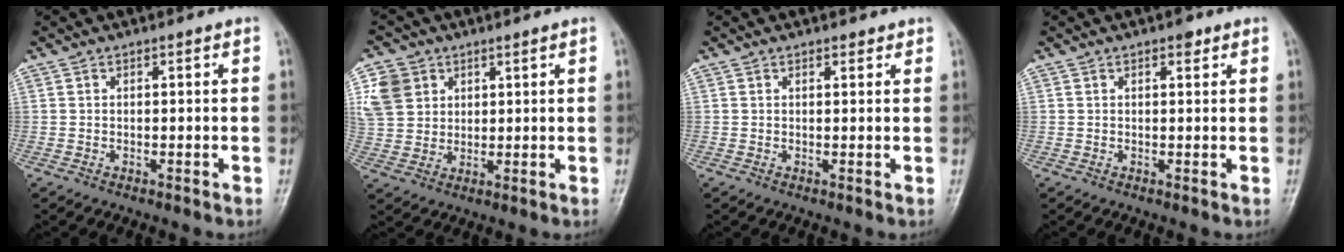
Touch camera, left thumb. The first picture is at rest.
{"total": 8.4, "force": [3.4, 6.9, 3.5], "torque": [-0.050, -0.004, 0.071]}
{"total": 1.2, "force": [0.9, 0.7, 0.4], "torque": [0.005, -0.003, 0.007]}
{"total": 1.6, "force": [1.0, 0.8, 1.0], "torque": [-0.006, -0.002, 0.010]}